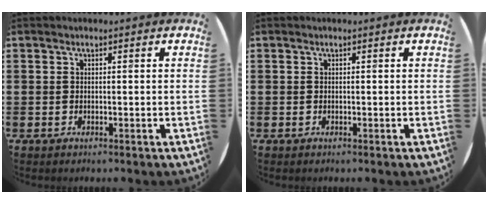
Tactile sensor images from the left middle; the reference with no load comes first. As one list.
[{"total": 0.0}]